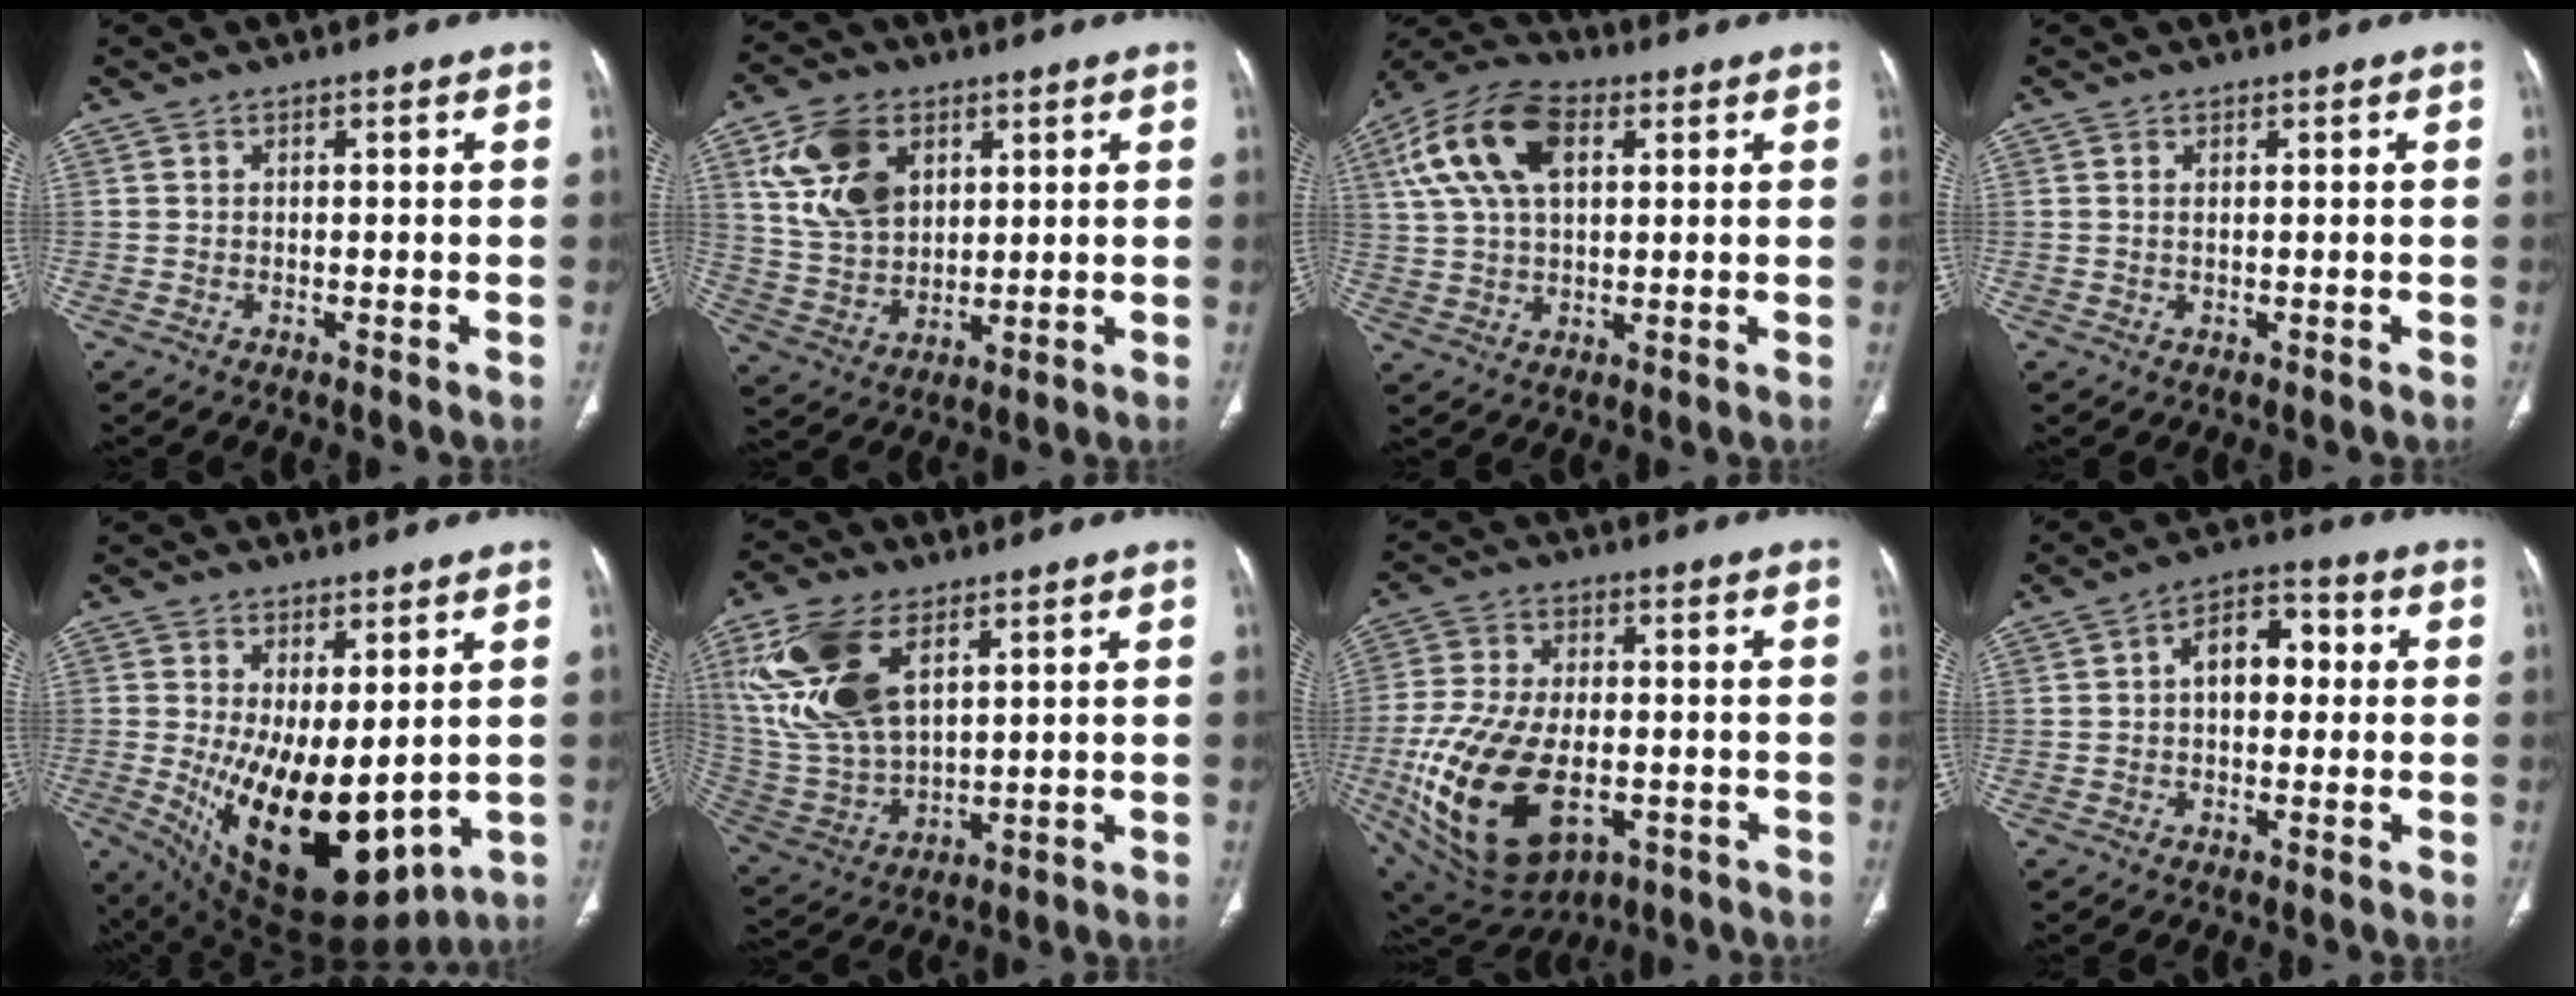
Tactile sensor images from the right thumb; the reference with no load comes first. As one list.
[{"total": 13.2, "force": [5.1, 9.0, 8.1], "torque": [-0.132, -0.012, 0.106]}, {"total": 14.9, "force": [5.0, 8.4, 11.2], "torque": [-0.219, 0.015, 0.090]}, {"total": 0.6, "force": [0.2, 0.2, 0.5], "torque": [-0.016, 0.003, 0.006]}, {"total": 18.5, "force": [-0.6, 9.0, 16.2], "torque": [-0.256, -0.037, 0.027]}, {"total": 19.1, "force": [7.8, 10.2, 14.1], "torque": [-0.290, -0.023, 0.161]}, {"total": 22.7, "force": [-5.8, 13.1, 17.6], "torque": [-0.346, -0.002, -0.074]}, {"total": 8.2, "force": [0.7, 5.2, 6.3], "torque": [-0.072, 0.027, 0.002]}]